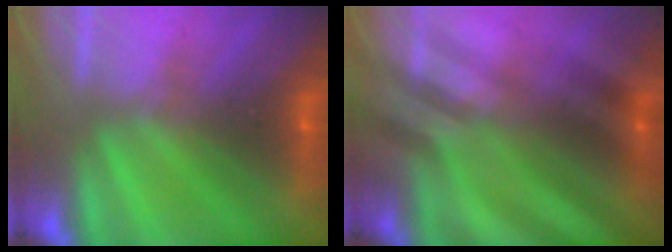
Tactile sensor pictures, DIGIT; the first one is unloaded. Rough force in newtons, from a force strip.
{"total": 2.6}